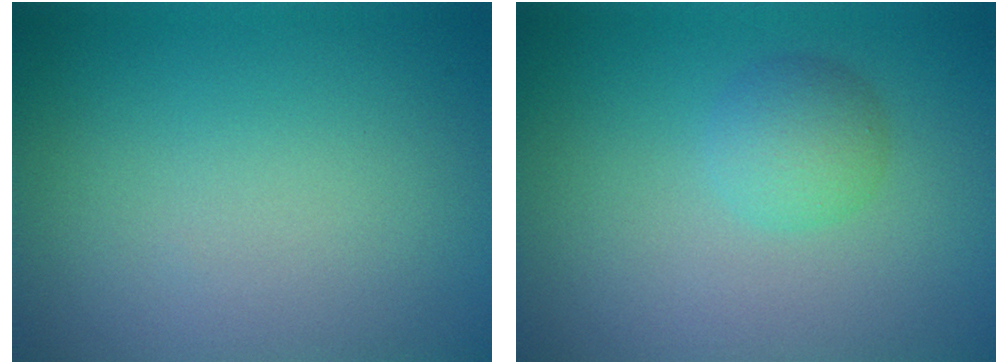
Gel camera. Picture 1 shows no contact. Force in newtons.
{"total": 2.3, "press": 2.3, "slide": 0.1}